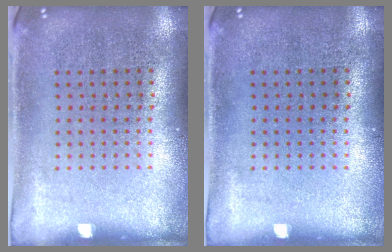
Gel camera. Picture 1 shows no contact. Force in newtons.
{"total": 0.0}